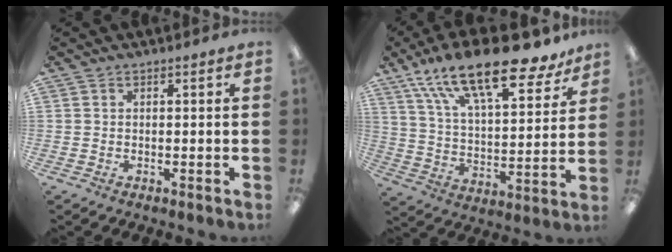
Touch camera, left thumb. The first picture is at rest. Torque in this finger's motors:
{"motor_torque": [0.42, 0.75, 1.55, -1.22, 0.39]}